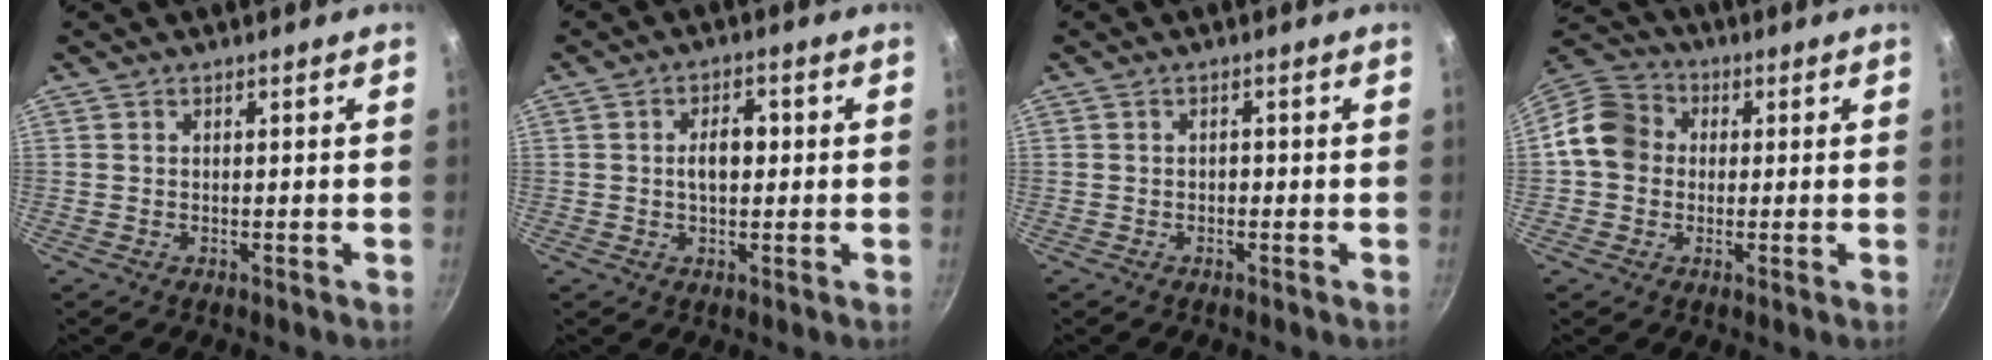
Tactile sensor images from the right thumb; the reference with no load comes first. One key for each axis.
{"total": 5.2, "fx": 0.2, "fy": 3.2, "fz": 4.1, "tx": -0.046, "ty": 0.011, "tz": -0.001}
{"total": 1.0, "fx": -0.4, "fy": 0.8, "fz": 0.5, "tx": -0.005, "ty": 0.006, "tz": -0.008}
{"total": 10.1, "fx": 0.1, "fy": 8.8, "fz": 4.9, "tx": -0.060, "ty": 0.026, "tz": -0.020}